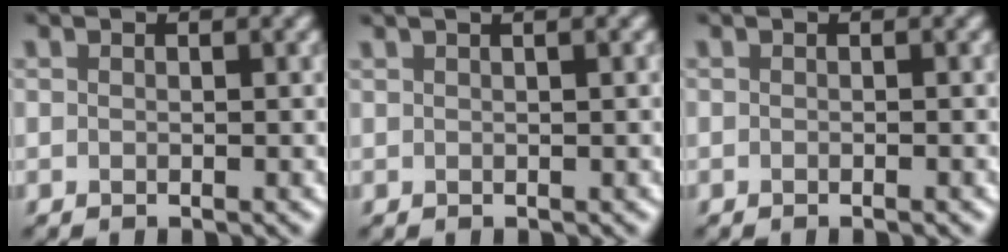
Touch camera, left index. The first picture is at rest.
{"total": 1.7, "force": [1.0, 0.5, 1.3], "torque": [-0.015, 0.002, 0.007]}
{"total": 0.6, "force": [-0.4, -0.1, 0.5], "torque": [-0.007, 0.001, -0.004]}